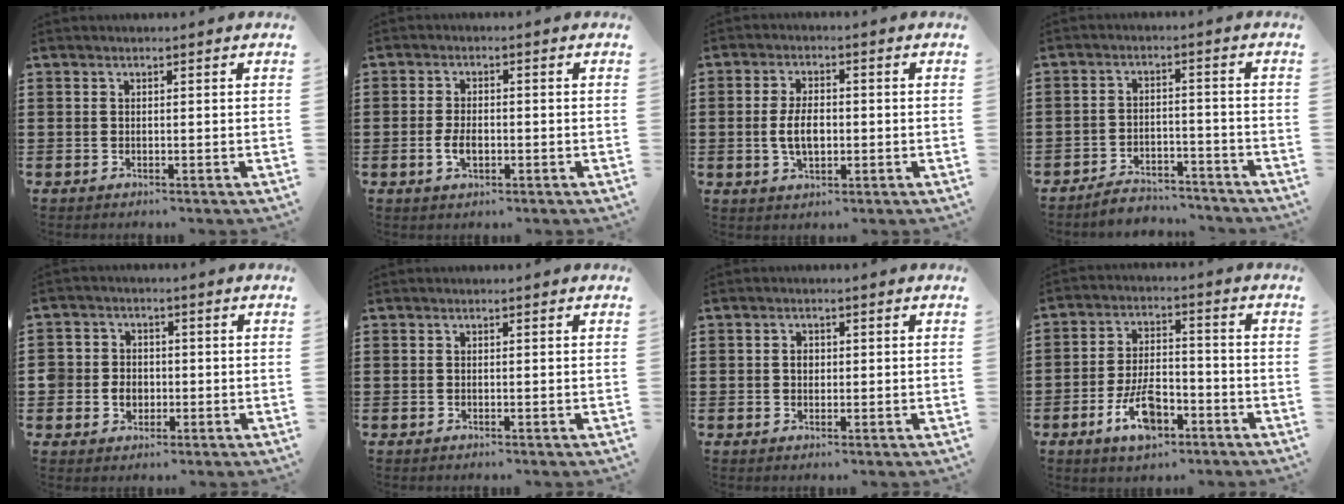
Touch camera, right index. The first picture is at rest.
{"total": 3.3, "force": [-0.8, 1.8, 2.7], "torque": [-0.057, 0.000, -0.015]}
{"total": 5.3, "force": [-0.5, 2.8, 4.4], "torque": [-0.089, -0.002, -0.015]}
{"total": 4.1, "force": [-4.0, 0.7, 0.4], "torque": [-0.010, 0.010, -0.082]}
{"total": 4.1, "force": [-0.6, 3.9, 0.9], "torque": [-0.032, 0.012, -0.014]}
{"total": 0.0}
{"total": 1.5, "force": [0.1, 1.1, 1.0], "torque": [-0.021, 0.008, 0.000]}
{"total": 8.4, "force": [-4.2, 3.9, 6.2], "torque": [-0.129, 0.006, -0.078]}